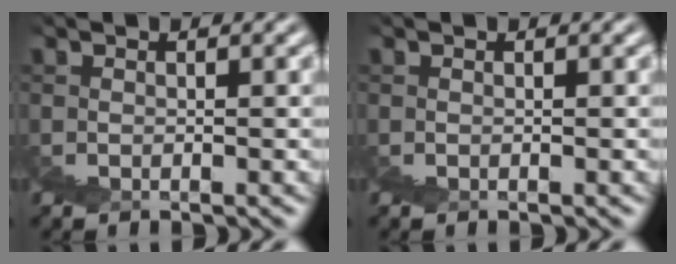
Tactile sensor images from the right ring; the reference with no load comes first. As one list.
[{"total": 0.0}]